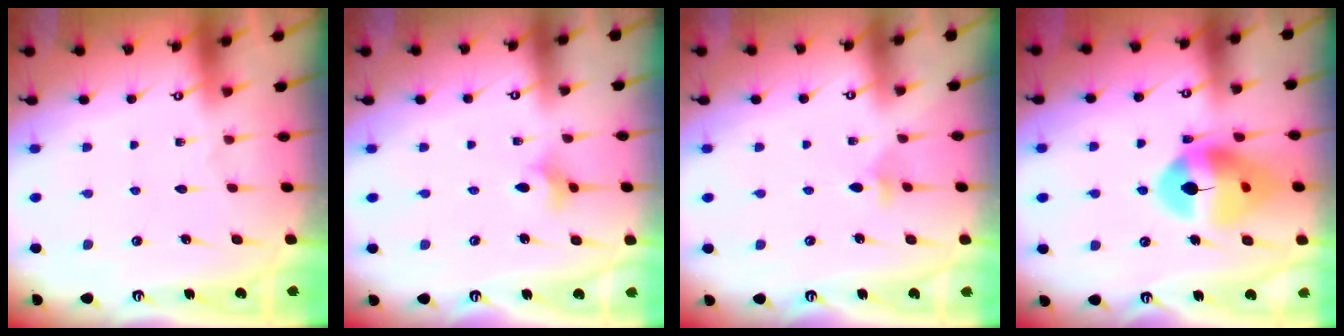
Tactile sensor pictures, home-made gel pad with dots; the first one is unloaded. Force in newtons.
{"total": 3.5, "press": 3.4, "slide": 0.8}
{"total": 3.3, "press": 3.2, "slide": 0.6}
{"total": 14.2, "press": 14.1, "slide": 1.5}